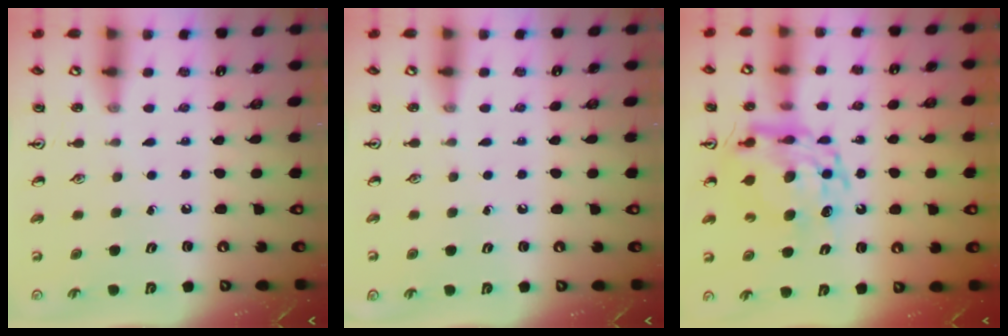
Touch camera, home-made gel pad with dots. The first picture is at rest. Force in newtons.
{"total": 0.0}
{"total": 13.6, "press": 13.5, "slide": 1.0}